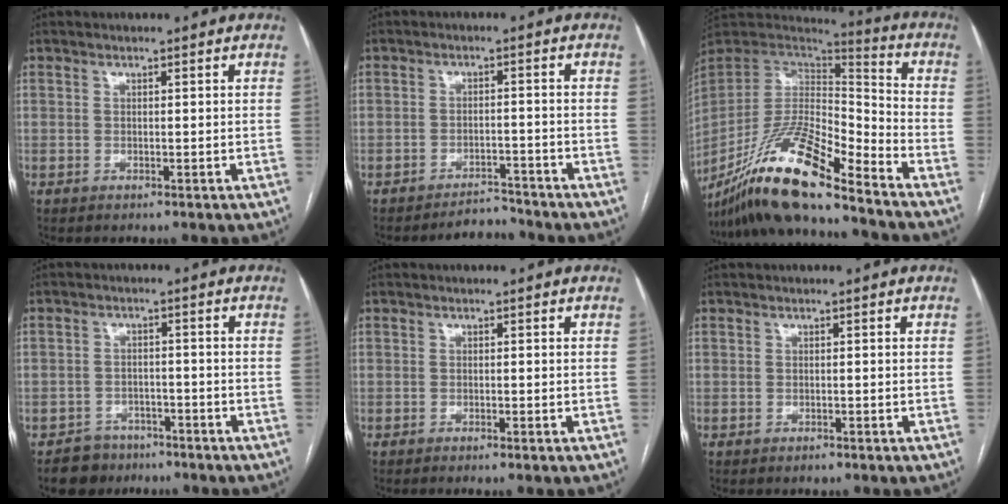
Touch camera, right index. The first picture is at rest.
{"total": 3.4, "force": [-3.3, 0.7, -0.3], "torque": [0.008, 0.001, -0.051]}
{"total": 18.5, "force": [-14.1, 2.3, 11.8], "torque": [-0.234, -0.009, -0.263]}
{"total": 4.7, "force": [-3.2, 3.3, -0.4], "torque": [0.012, 0.012, -0.051]}
{"total": 0.6, "force": [-0.4, -0.1, 0.4], "torque": [-0.009, 0.000, -0.008]}
{"total": 0.6, "force": [-0.4, 0.3, 0.2], "torque": [-0.001, 0.001, -0.007]}